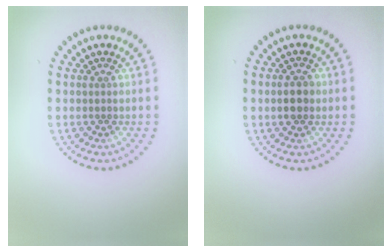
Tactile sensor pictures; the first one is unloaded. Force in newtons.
{"total": 2.2, "press": 2.2, "slide": 0.1}